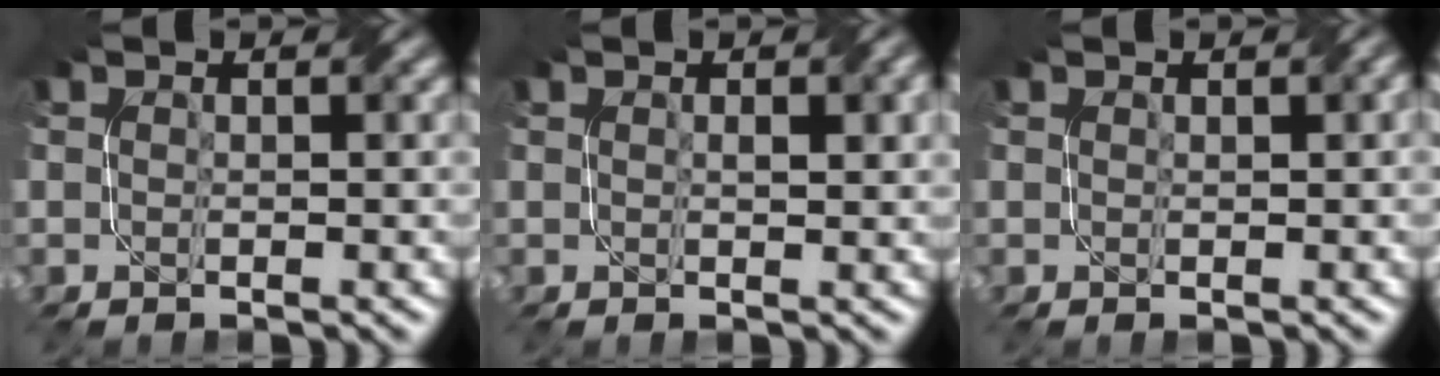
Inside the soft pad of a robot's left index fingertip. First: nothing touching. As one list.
[{"total": 1.8, "force": [0.5, 0.5, 1.7], "torque": [-0.022, 0.001, 0.011]}, {"total": 0.7, "force": [0.4, 0.0, 0.6], "torque": [-0.007, 0.002, 0.007]}]